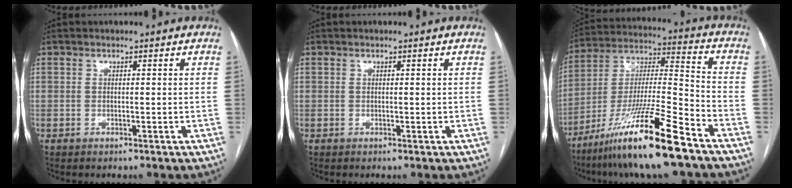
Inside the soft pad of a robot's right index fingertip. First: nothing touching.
{"total": 0.0}
{"total": 18.2, "force": [-12.4, 0.1, 13.4], "torque": [-0.279, -0.030, -0.227]}